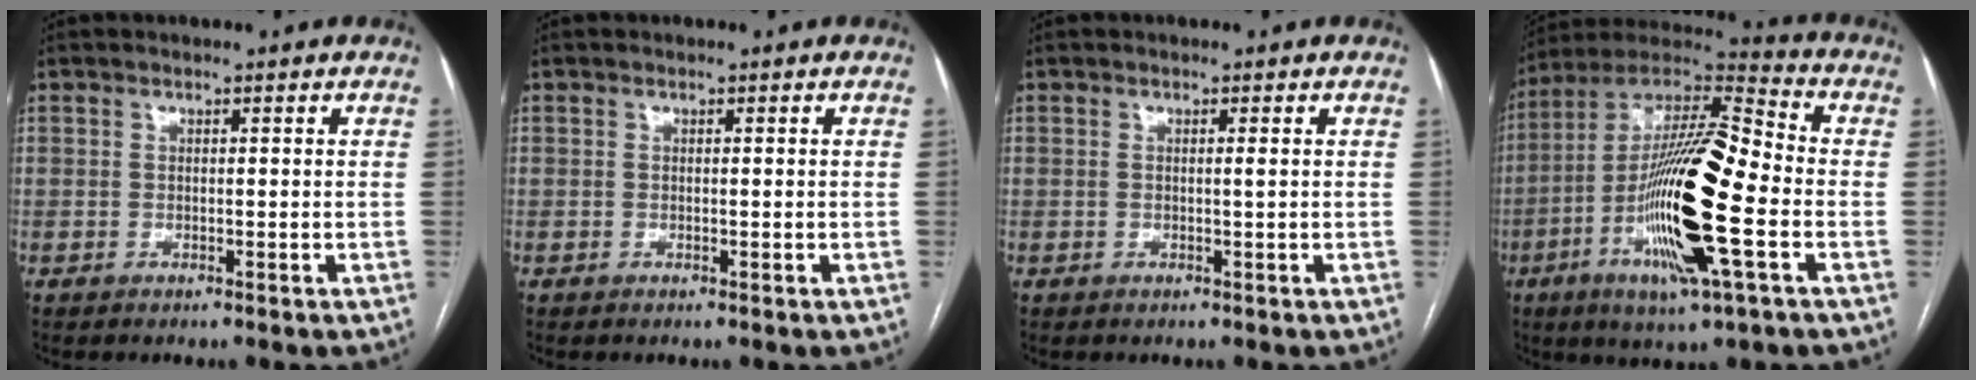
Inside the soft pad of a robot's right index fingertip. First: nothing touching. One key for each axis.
{"total": 0.0}
{"total": 0.7, "fx": 0.1, "fy": -0.2, "fz": 0.7, "tx": -0.012, "ty": 0.000, "tz": -0.001}
{"total": 21.7, "fx": -5.4, "fy": 2.6, "fz": 20.9, "tx": -0.408, "ty": -0.015, "tz": -0.098}